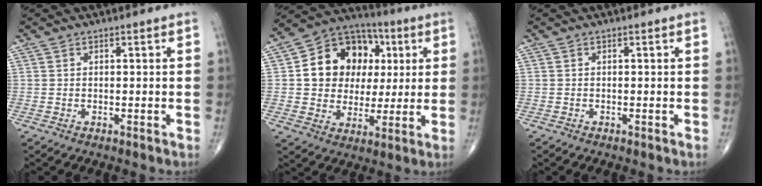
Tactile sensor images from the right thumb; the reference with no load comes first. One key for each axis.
{"total": 16.4, "fx": 3.0, "fy": 13.5, "fz": 8.8, "tx": -0.100, "ty": 0.016, "tz": 0.051}
{"total": 0.0}